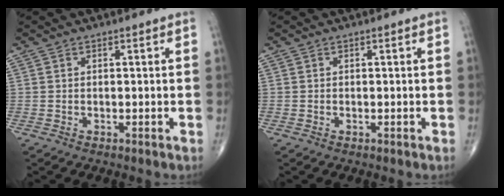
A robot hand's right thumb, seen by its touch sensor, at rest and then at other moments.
{"total": 0.0}